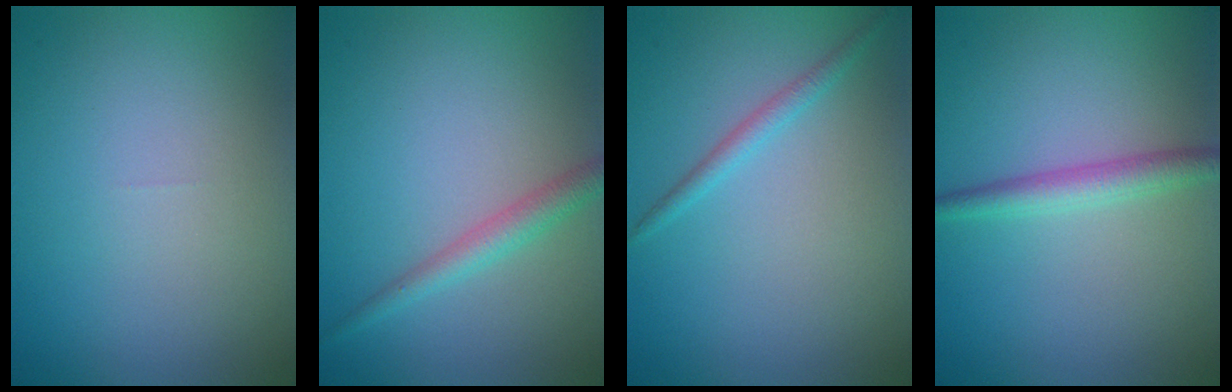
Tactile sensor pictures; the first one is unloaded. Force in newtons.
{"total": 2.1, "press": 2.1, "slide": 0.1}
{"total": 1.3, "press": 1.3, "slide": 0.0}
{"total": 2.3, "press": 2.3, "slide": 0.0}